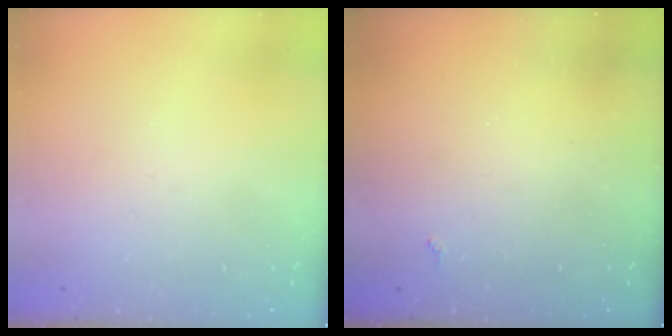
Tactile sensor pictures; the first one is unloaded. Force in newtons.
{"total": 2.0, "press": 1.9, "slide": 0.5}